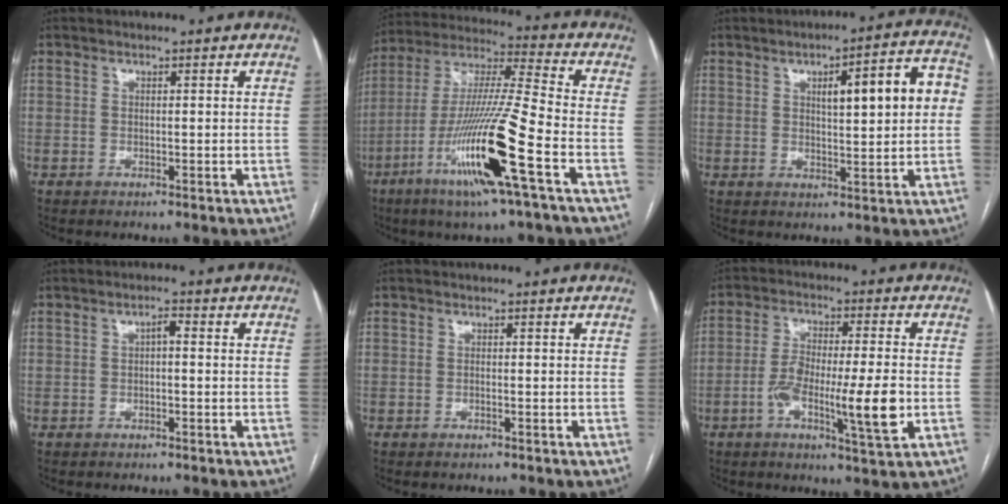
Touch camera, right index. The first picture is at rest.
{"total": 18.5, "force": [-7.7, -0.4, 16.8], "torque": [-0.352, -0.025, -0.147]}
{"total": 10.8, "force": [2.1, 2.0, 10.4], "torque": [-0.142, 0.027, 0.027]}
{"total": 1.6, "force": [0.0, 0.5, 1.5], "torque": [-0.026, 0.006, -0.001]}
{"total": 0.5, "force": [-0.4, 0.1, 0.3], "torque": [-0.010, -0.001, -0.006]}
{"total": 11.6, "force": [-2.9, 1.3, 11.1], "torque": [-0.196, -0.002, -0.049]}